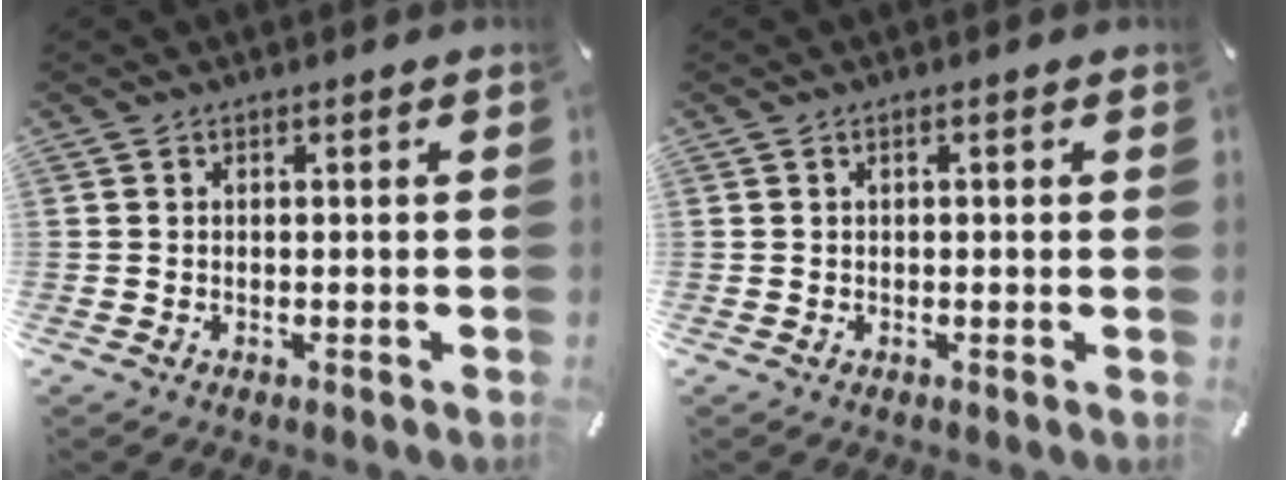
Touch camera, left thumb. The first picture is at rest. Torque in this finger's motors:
{"motor_torque": [-0.26, -0.36, 0.06, 0.06, -0.01]}